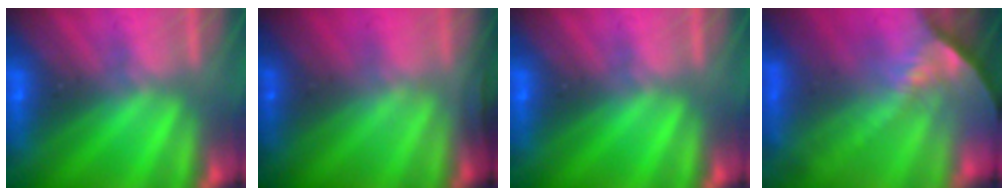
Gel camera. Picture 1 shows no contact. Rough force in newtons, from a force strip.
{"total": 1.5}
{"total": 0.0}
{"total": 7.3}